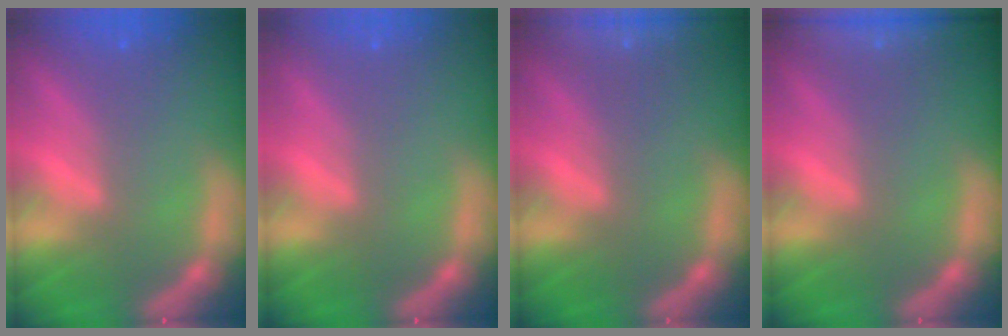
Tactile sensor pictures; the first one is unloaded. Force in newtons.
{"total": 0.0}
{"total": 8.5}
{"total": 6.9}